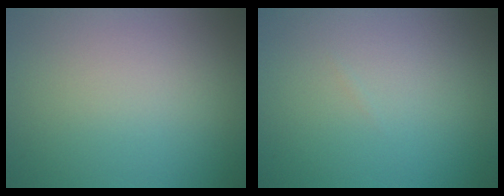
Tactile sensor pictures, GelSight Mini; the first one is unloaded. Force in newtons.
{"total": 0.0}